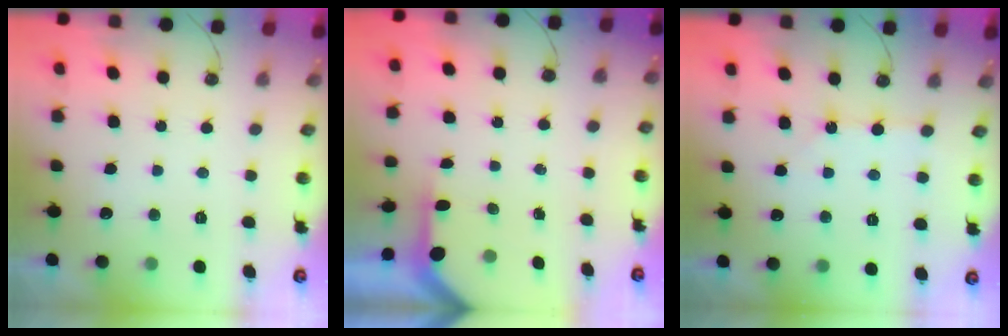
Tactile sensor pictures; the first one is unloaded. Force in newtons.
{"total": 2.8, "press": 2.8, "slide": 0.2}
{"total": 1.8, "press": 1.8, "slide": 0.4}